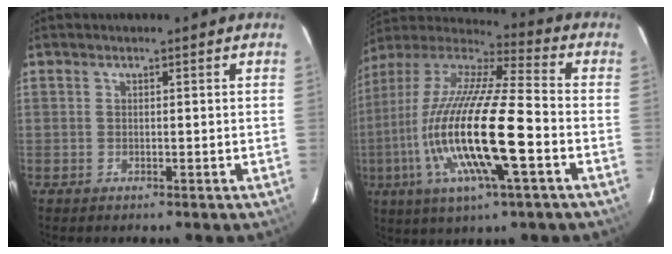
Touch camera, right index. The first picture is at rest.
{"total": 22.9, "force": [-5.9, 4.1, 21.8], "torque": [-0.418, -0.030, -0.119]}